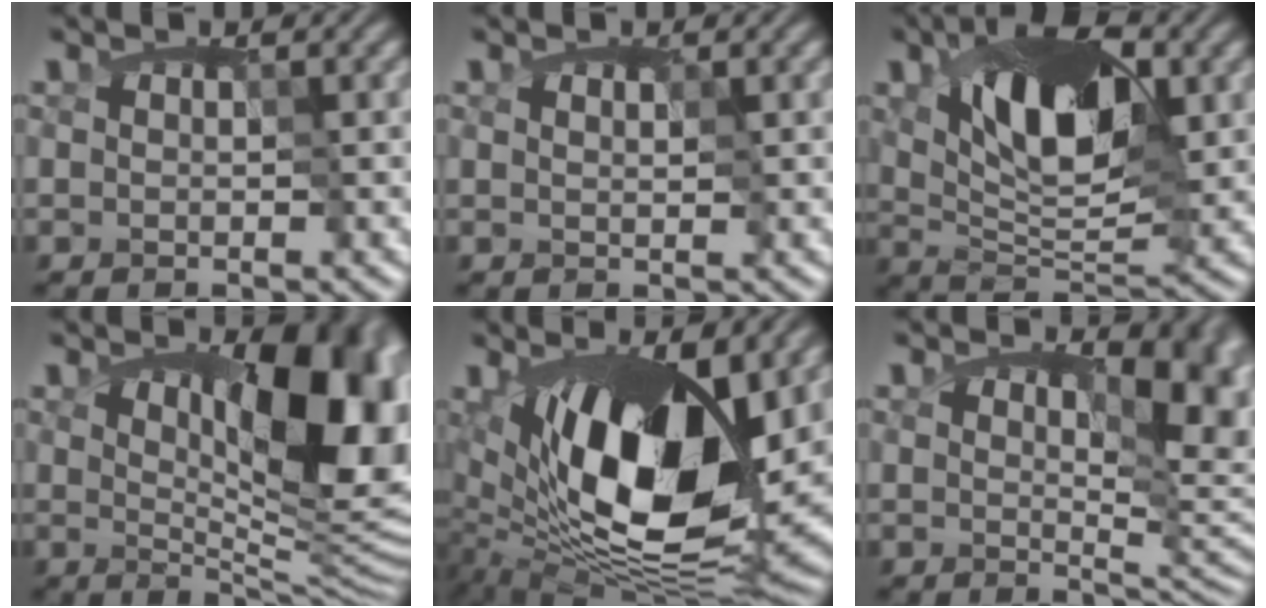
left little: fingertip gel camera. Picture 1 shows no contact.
{"total": 0.8, "force": [0.4, 0.4, 0.6], "torque": [-0.010, 0.004, 0.003]}
{"total": 9.3, "force": [1.6, 4.4, 8.0], "torque": [-0.133, -0.002, 0.026]}
{"total": 14.0, "force": [3.7, 6.6, 11.8], "torque": [-0.137, 0.002, 0.060]}
{"total": 13.4, "force": [2.8, 6.4, 11.4], "torque": [-0.173, -0.021, 0.052]}
{"total": 8.9, "force": [4.4, 4.3, 6.4], "torque": [-0.094, 0.008, 0.066]}